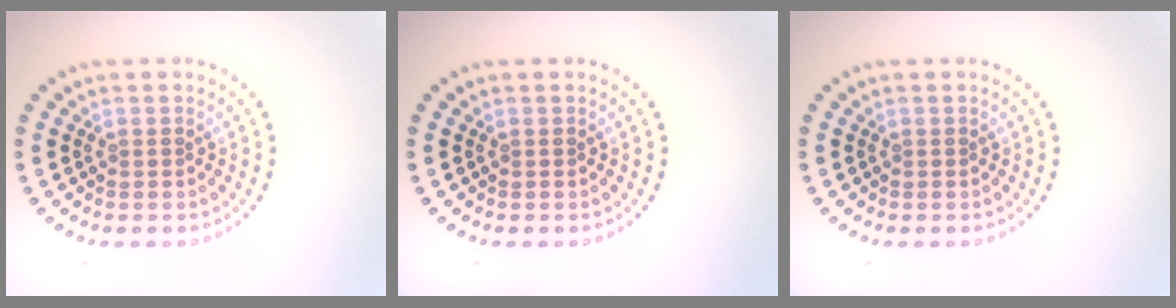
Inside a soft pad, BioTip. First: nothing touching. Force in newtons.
{"total": 0.0}
{"total": 0.0}